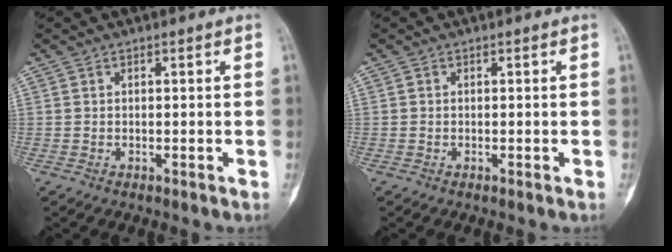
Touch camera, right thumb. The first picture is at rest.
{"total": 0.0}